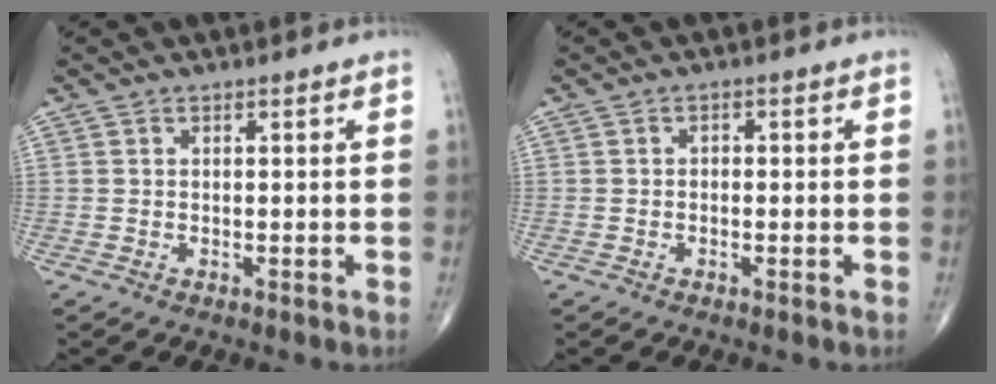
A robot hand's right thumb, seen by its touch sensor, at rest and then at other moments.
{"total": 0.9, "force": [-0.1, 0.6, 0.6], "torque": [0.001, 0.003, -0.007]}